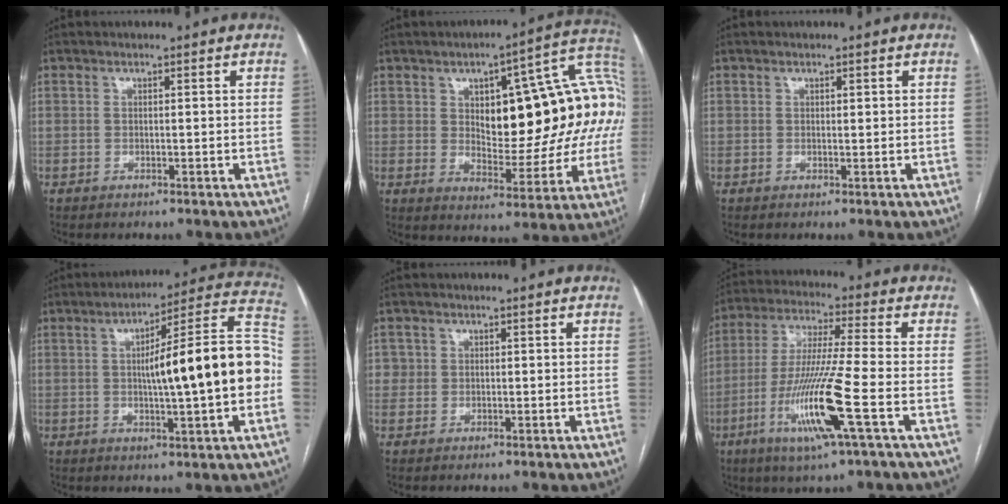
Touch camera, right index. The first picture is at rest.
{"total": 22.0, "force": [3.5, 8.5, 20.0], "torque": [-0.252, 0.045, 0.053]}
{"total": 0.5, "force": [0.3, 0.3, 0.4], "torque": [-0.004, 0.000, 0.003]}
{"total": 18.4, "force": [-0.8, 1.4, 18.3], "torque": [-0.260, 0.032, -0.014]}
{"total": 2.0, "force": [0.4, 2.0, 0.0], "torque": [0.015, 0.004, 0.002]}
{"total": 14.5, "force": [-5.2, -0.7, 13.6], "torque": [-0.279, -0.023, -0.101]}